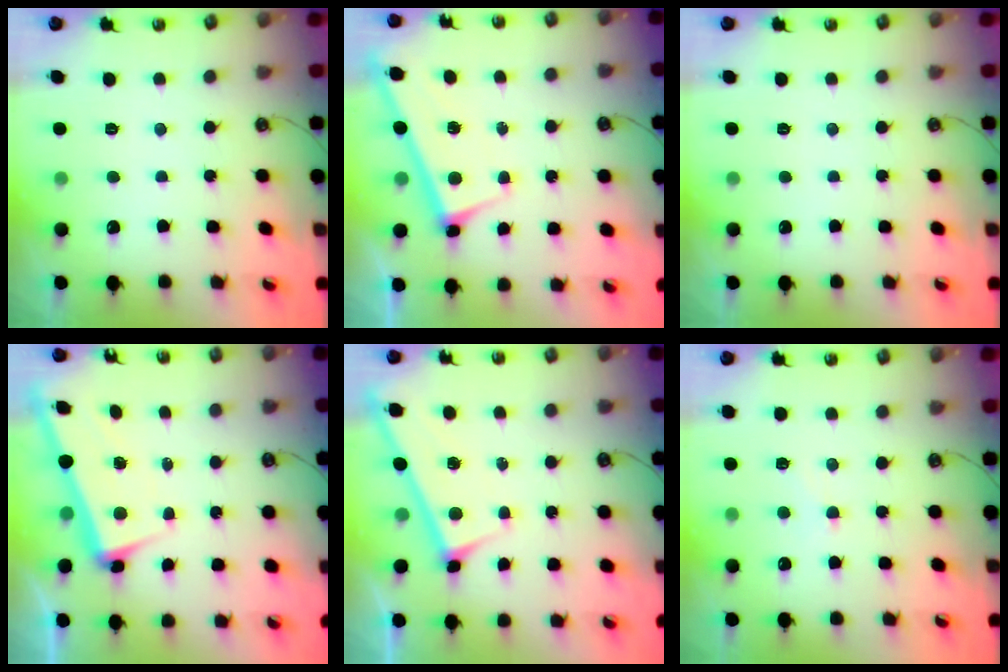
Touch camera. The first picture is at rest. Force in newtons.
{"total": 2.9, "press": 2.9, "slide": 0.2}
{"total": 0.0}
{"total": 2.9, "press": 2.8, "slide": 0.9}
{"total": 3.1, "press": 3.1, "slide": 0.2}
{"total": 1.3, "press": 1.0, "slide": 0.9}